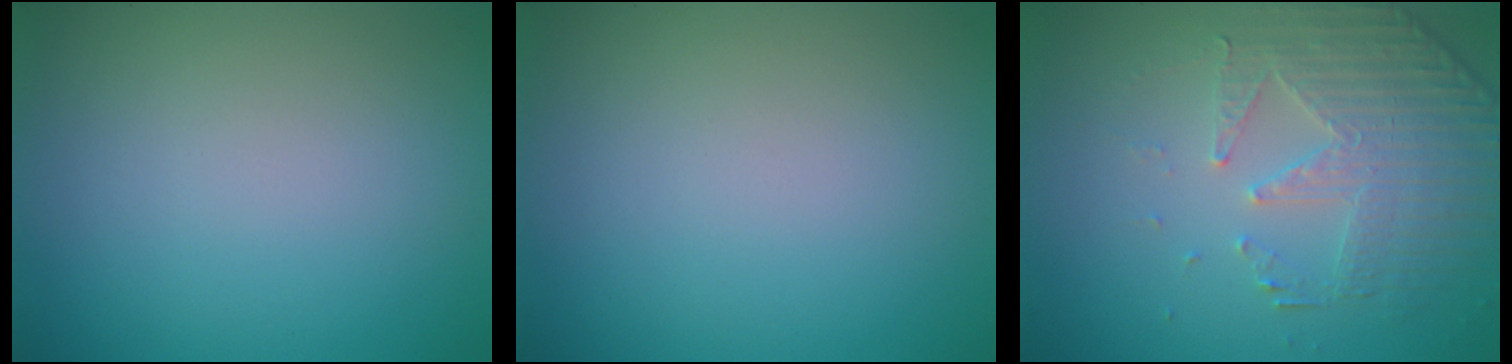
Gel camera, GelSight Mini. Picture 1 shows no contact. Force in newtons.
{"total": 0.0}
{"total": 4.8, "press": 3.6, "slide": 3.2}